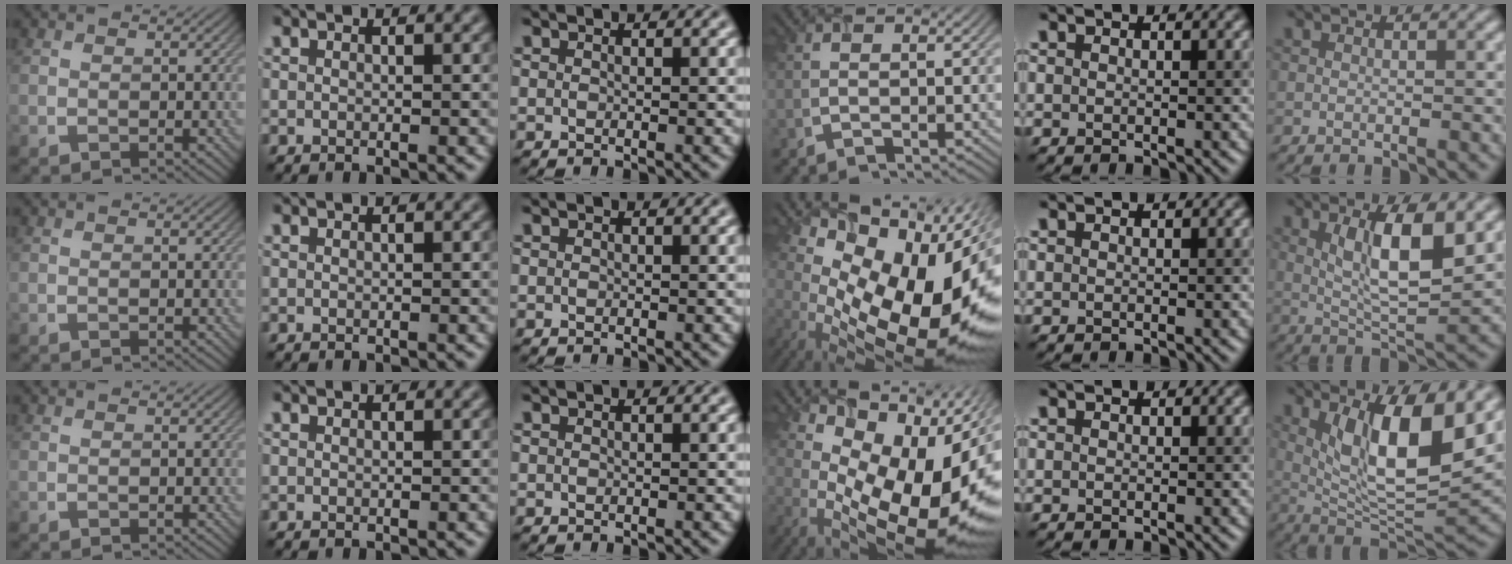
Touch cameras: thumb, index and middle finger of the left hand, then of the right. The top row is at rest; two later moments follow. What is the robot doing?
{"motion": "screw", "object": "timer"}